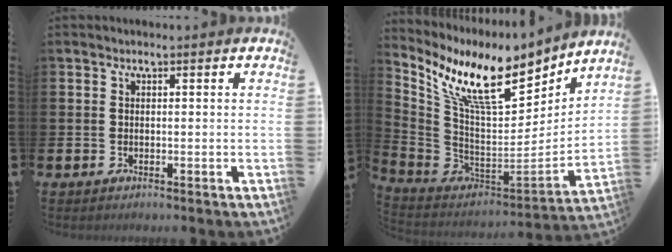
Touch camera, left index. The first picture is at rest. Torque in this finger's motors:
{"motor_torque": [1.11, -0.90, 0.95, 0.21]}